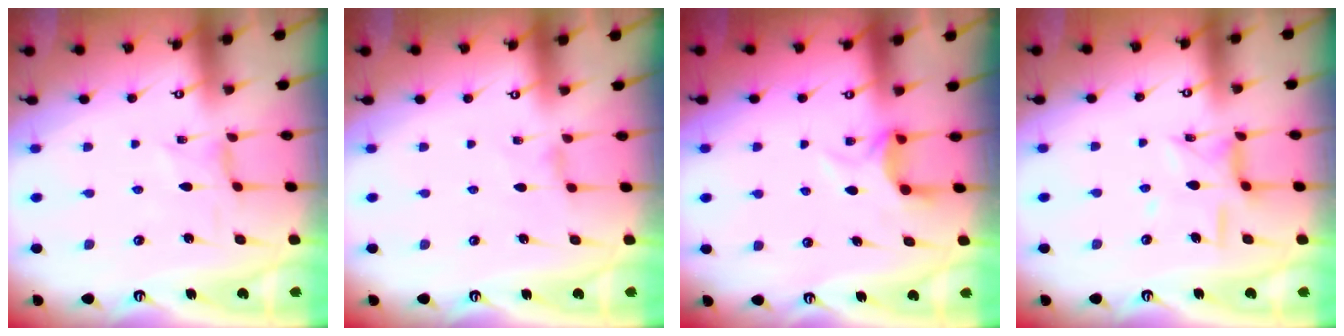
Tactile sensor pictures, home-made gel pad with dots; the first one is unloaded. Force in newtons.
{"total": 0.8, "press": 0.7, "slide": 0.3}
{"total": 5.7, "press": 5.6, "slide": 1.1}
{"total": 10.2, "press": 10.2, "slide": 0.8}